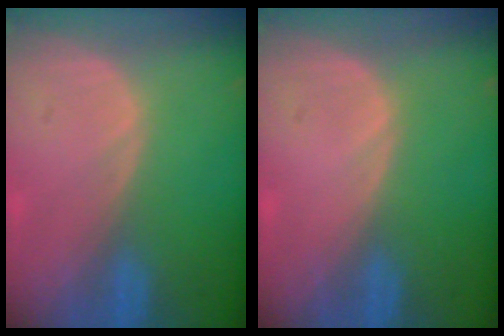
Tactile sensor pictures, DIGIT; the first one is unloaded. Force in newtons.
{"total": 0.0}